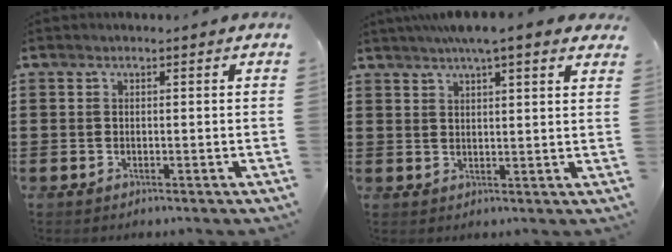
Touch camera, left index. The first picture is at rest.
{"total": 5.0, "force": [4.1, 0.3, 2.9], "torque": [-0.068, 0.001, 0.073]}